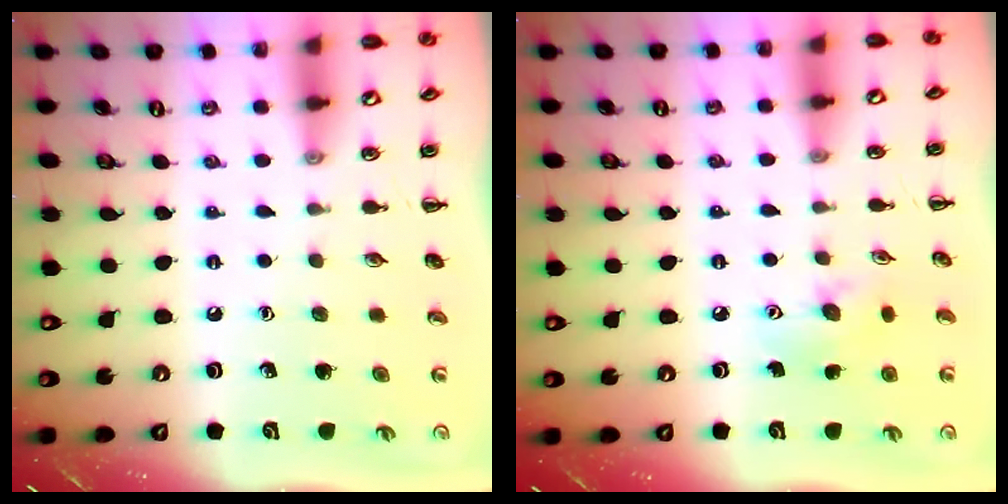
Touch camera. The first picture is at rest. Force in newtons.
{"total": 7.2, "press": 7.2, "slide": 0.6}